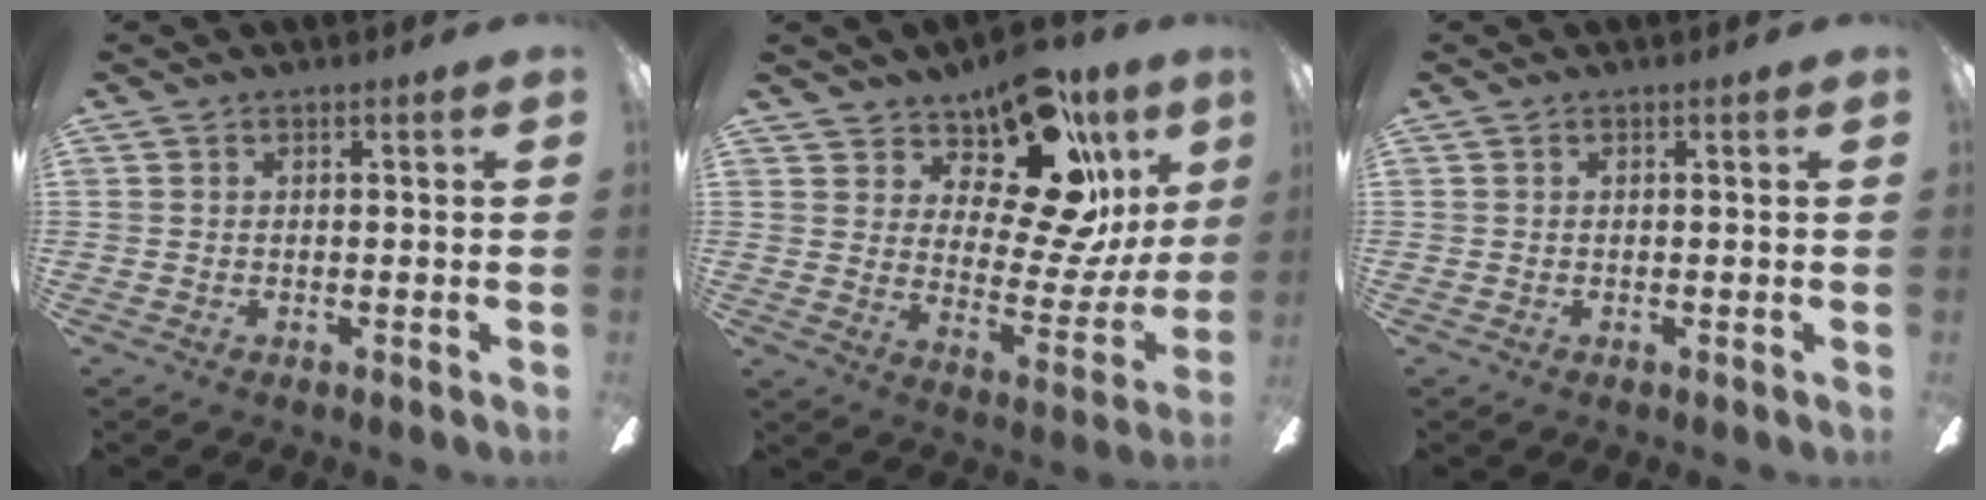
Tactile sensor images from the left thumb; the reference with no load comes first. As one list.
[{"total": 18.3, "force": [12.5, 7.8, 10.8], "torque": [-0.153, -0.101, 0.213]}, {"total": 0.0}]